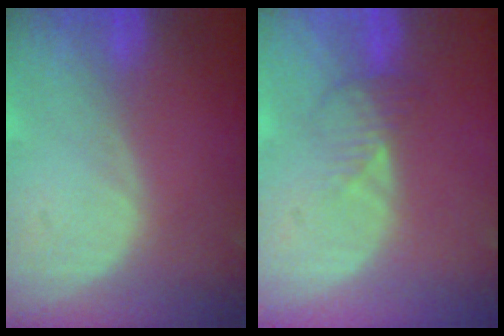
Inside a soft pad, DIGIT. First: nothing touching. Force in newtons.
{"total": 2.7, "press": 2.7, "slide": 0.3}